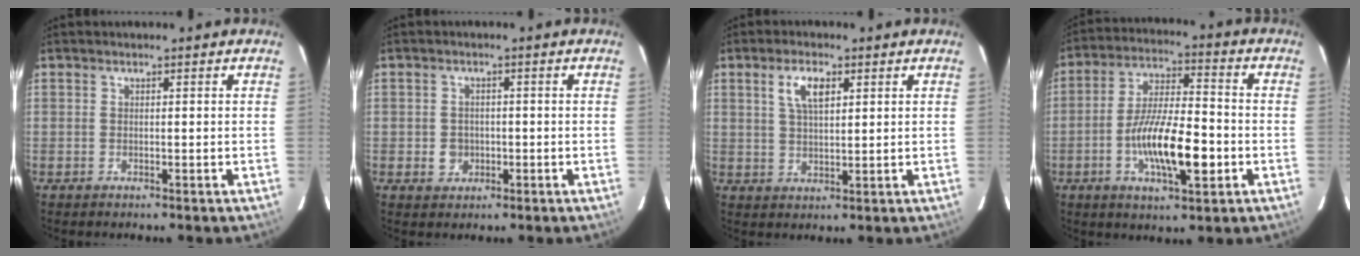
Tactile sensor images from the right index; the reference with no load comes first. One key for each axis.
{"total": 3.2, "fx": -0.7, "fy": 2.9, "fz": 0.9, "tx": -0.019, "ty": 0.005, "tz": -0.005}
{"total": 5.3, "fx": 2.3, "fy": 2.1, "fz": 4.3, "tx": -0.078, "ty": 0.008, "tz": 0.044}
{"total": 13.8, "fx": -4.2, "fy": 4.0, "fz": 12.5, "tx": -0.237, "ty": -0.006, "tz": -0.073}